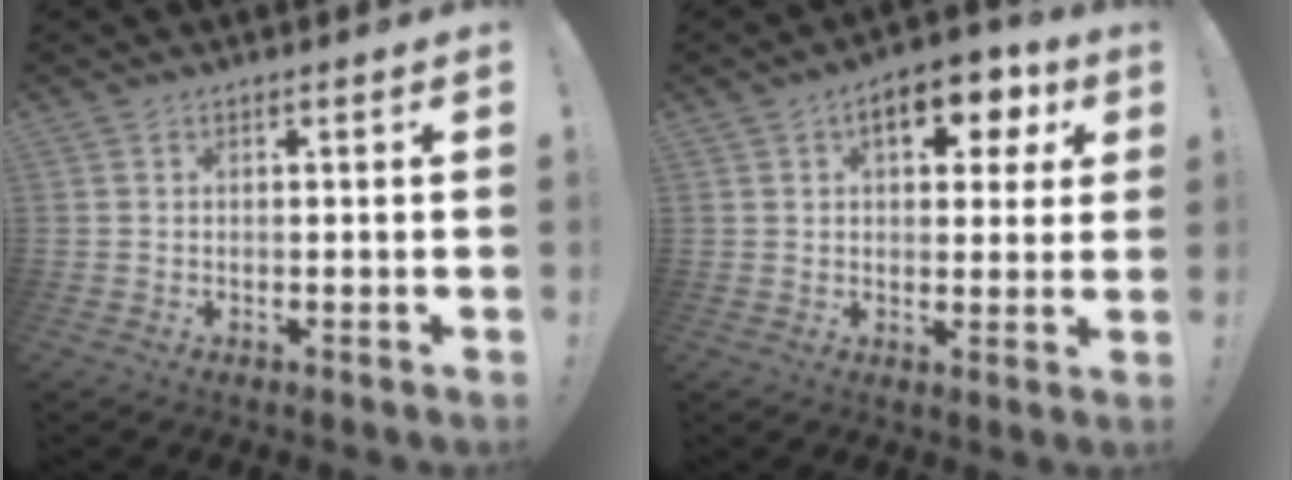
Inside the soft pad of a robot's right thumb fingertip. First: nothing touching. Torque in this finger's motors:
{"motor_torque": [0.04, 1.66, 1.10, 0.37, 0.01]}